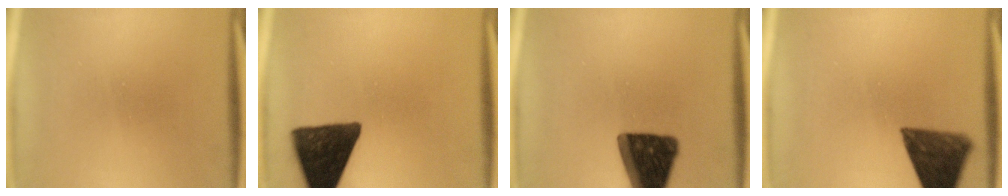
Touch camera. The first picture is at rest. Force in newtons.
{"total": 13.3}
{"total": 16.9}
{"total": 10.1}